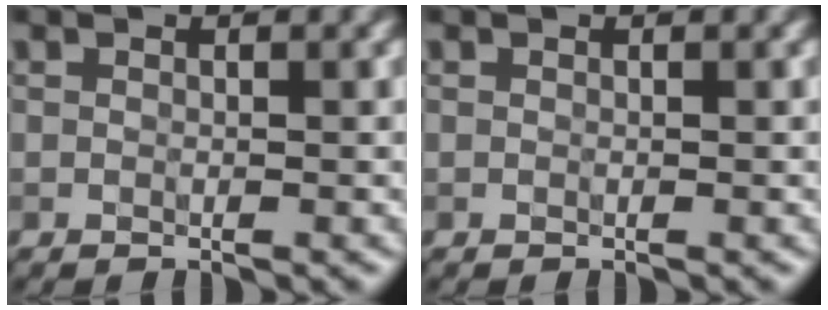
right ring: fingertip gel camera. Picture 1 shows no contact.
{"total": 0.0}